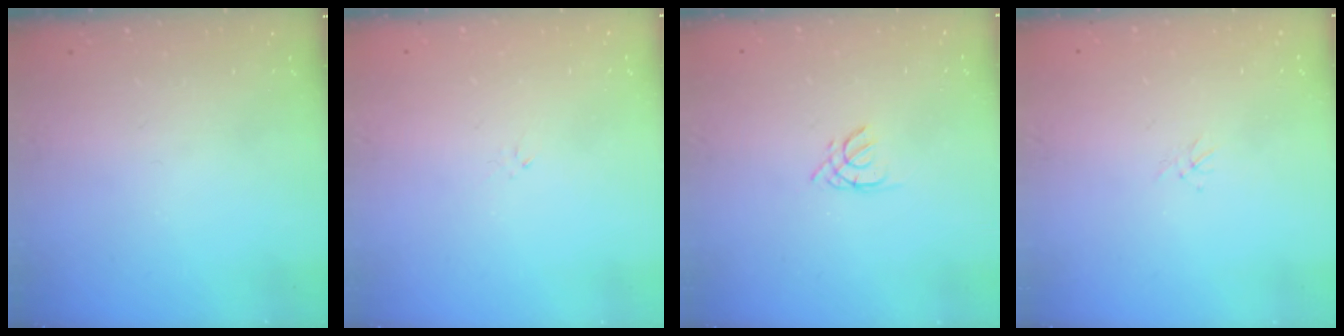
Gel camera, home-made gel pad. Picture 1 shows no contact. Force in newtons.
{"total": 0.0}
{"total": 1.7, "press": 1.7, "slide": 0.3}
{"total": 1.1, "press": 1.0, "slide": 0.3}